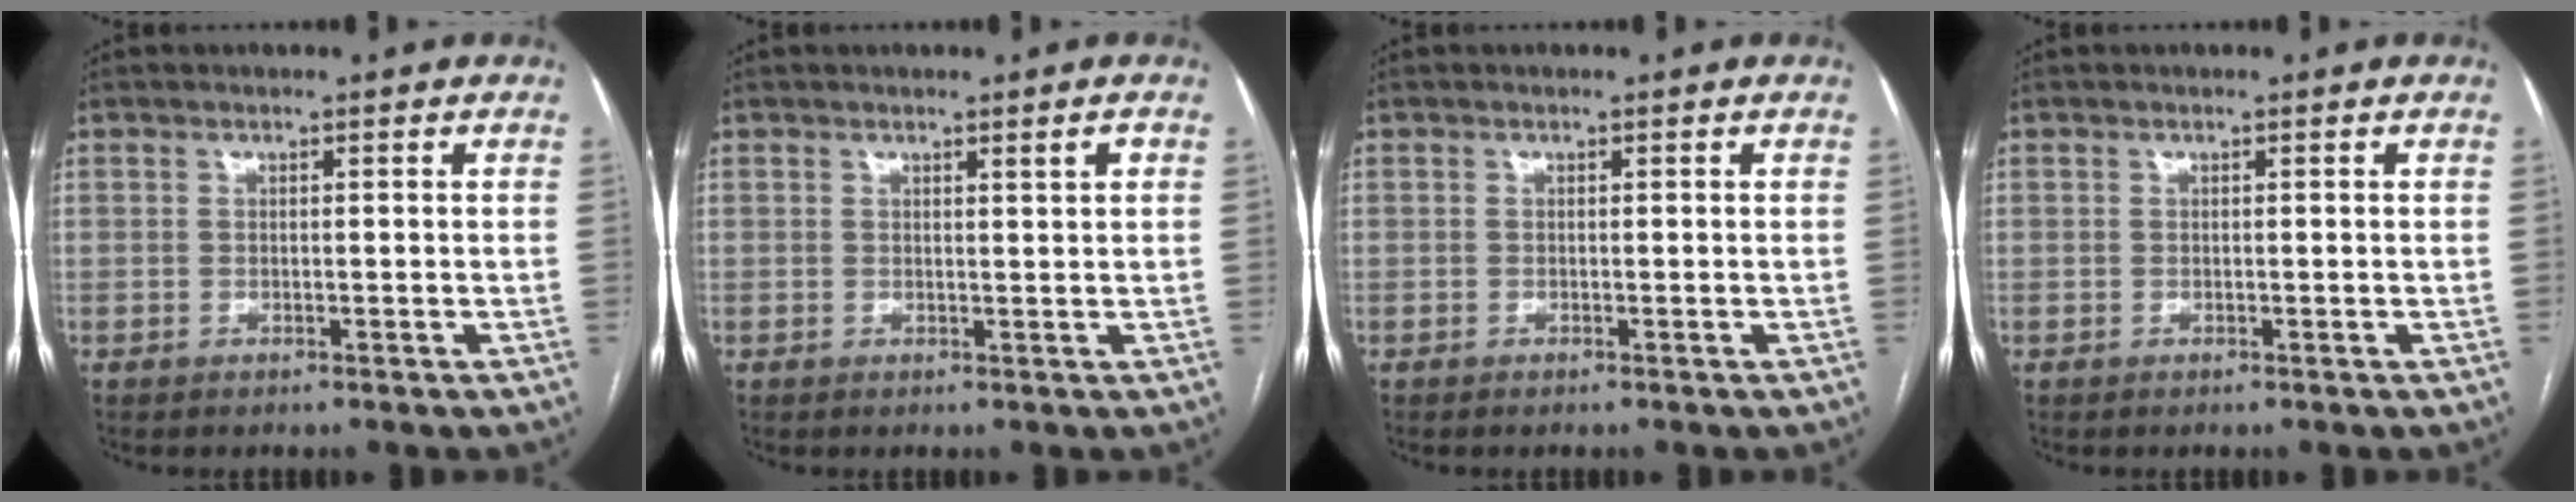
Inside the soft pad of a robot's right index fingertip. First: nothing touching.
{"total": 1.3, "force": [0.7, -0.2, 1.1], "torque": [-0.015, -0.003, 0.009]}
{"total": 0.0}
{"total": 0.0}